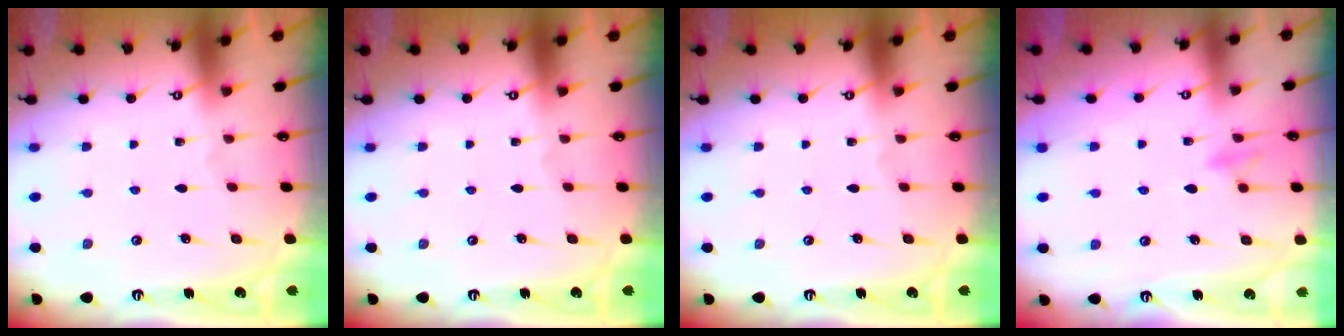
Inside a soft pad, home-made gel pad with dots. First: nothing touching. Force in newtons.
{"total": 0.0}
{"total": 0.0}
{"total": 9.3, "press": 9.3, "slide": 0.9}